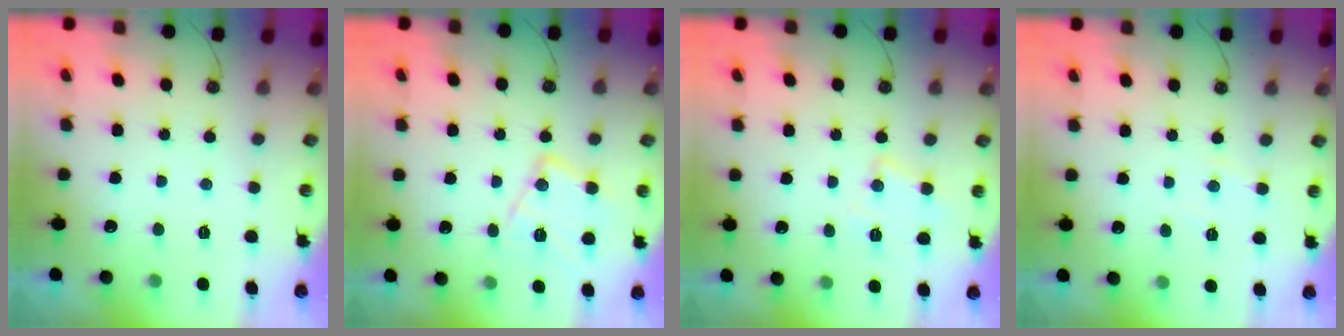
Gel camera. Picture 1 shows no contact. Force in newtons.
{"total": 13.8, "press": 13.8, "slide": 1.2}
{"total": 8.3, "press": 8.3, "slide": 0.6}
{"total": 3.6, "press": 3.6, "slide": 0.6}